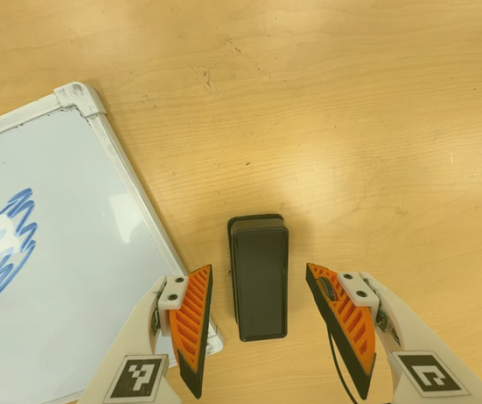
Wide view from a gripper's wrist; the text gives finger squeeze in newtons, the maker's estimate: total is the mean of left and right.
{"total": 0.0}